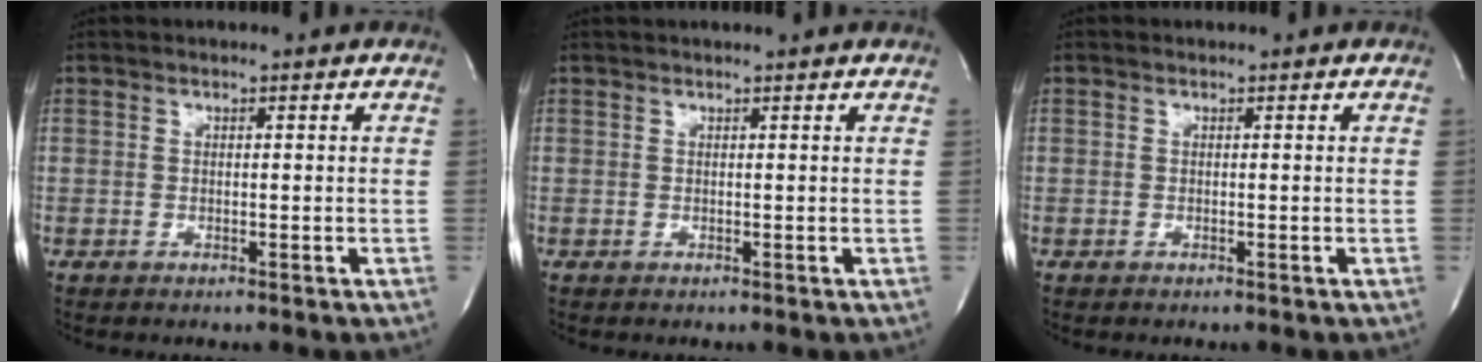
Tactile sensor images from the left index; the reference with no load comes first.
{"total": 1.9, "force": [1.6, -0.6, 0.7], "torque": [-0.017, 0.007, 0.028]}
{"total": 0.0}